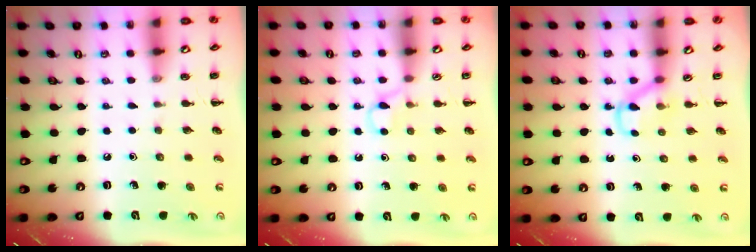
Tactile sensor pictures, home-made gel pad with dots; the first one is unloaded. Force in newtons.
{"total": 2.8, "press": 2.6, "slide": 1.0}
{"total": 3.4, "press": 3.2, "slide": 1.2}